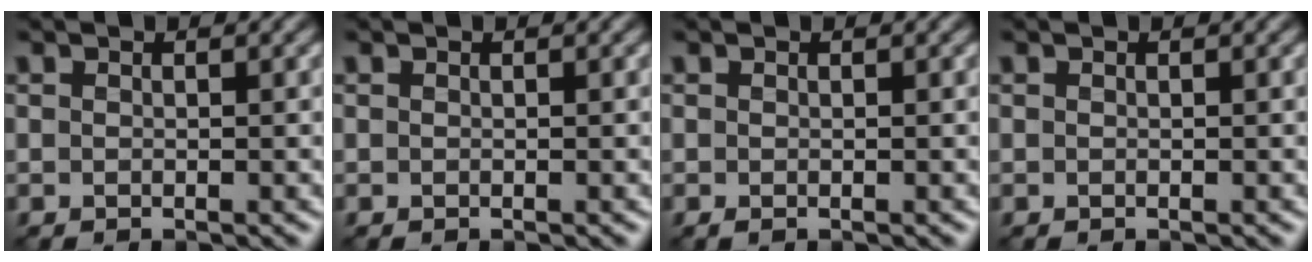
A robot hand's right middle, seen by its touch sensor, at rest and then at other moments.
{"total": 0.0}
{"total": 0.0}
{"total": 0.0}